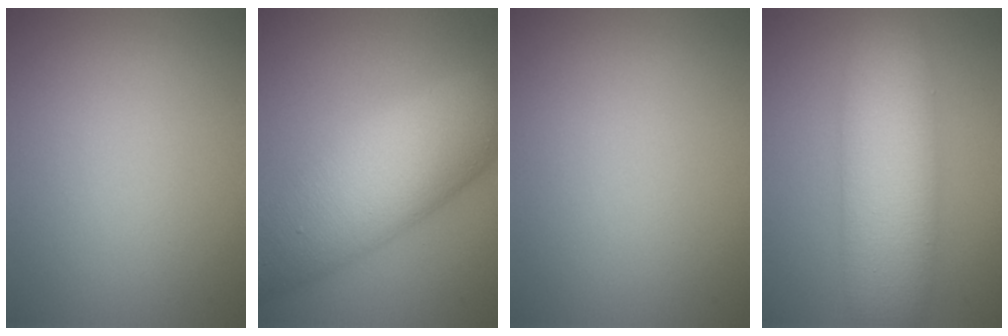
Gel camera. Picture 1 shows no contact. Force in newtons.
{"total": 11.3, "press": 11.3, "slide": 0.4}
{"total": 0.0}
{"total": 8.6, "press": 8.6, "slide": 0.1}